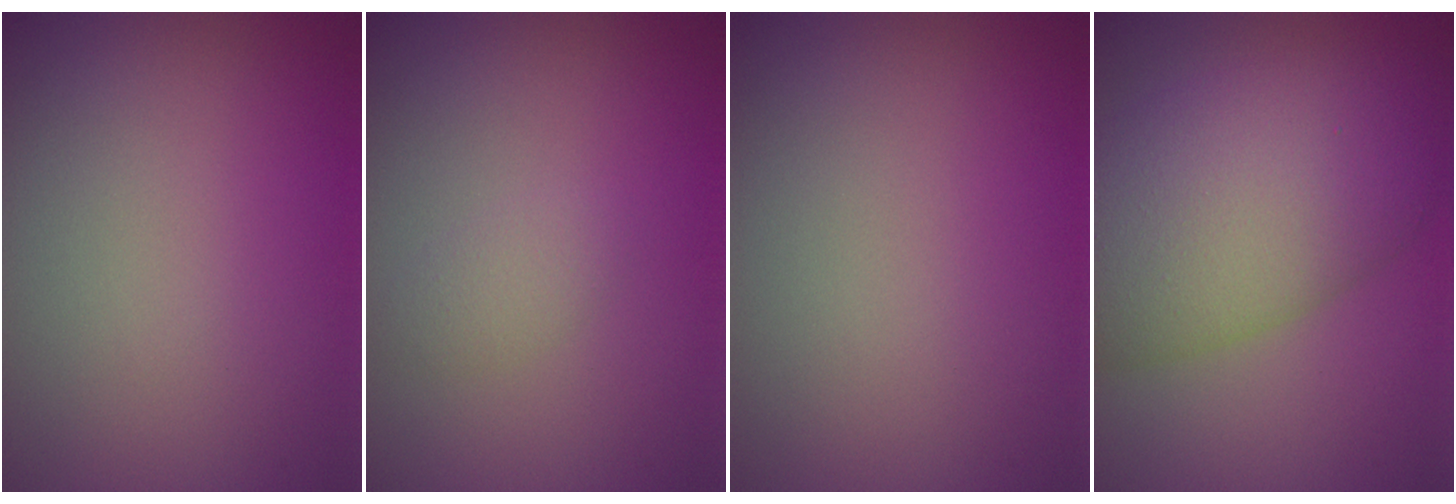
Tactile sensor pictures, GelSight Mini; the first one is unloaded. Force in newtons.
{"total": 1.2, "press": 1.2, "slide": 0.1}
{"total": 0.0}
{"total": 10.8, "press": 10.8, "slide": 0.3}